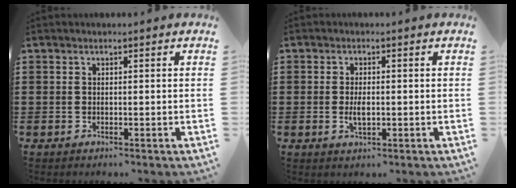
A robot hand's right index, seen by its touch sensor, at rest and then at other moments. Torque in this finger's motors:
{"motor_torque": [1.58, 0.55, 0.33, 0.09]}